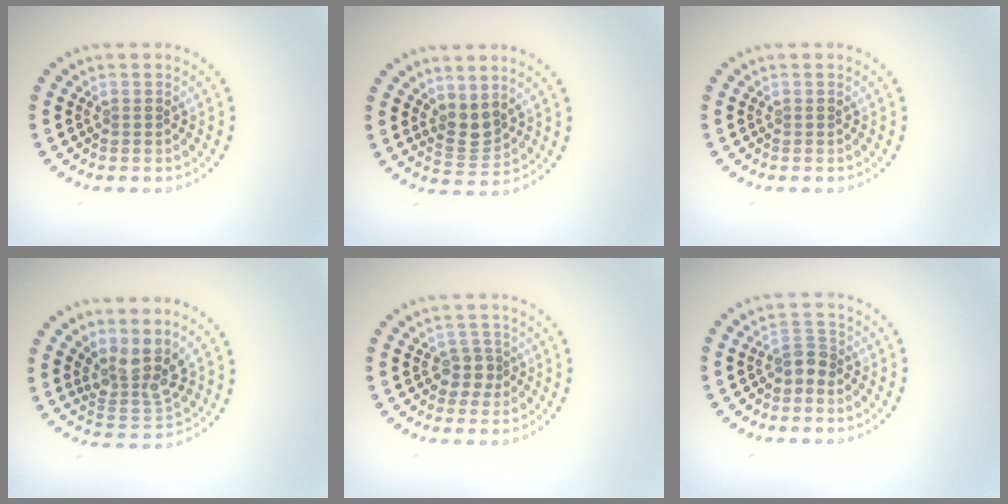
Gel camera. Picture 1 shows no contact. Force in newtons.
{"total": 2.2, "press": 1.8, "slide": 1.2}
{"total": 0.0}
{"total": 3.6, "press": 2.8, "slide": 2.3}
{"total": 1.9, "press": 1.5, "slide": 1.2}
{"total": 1.8, "press": 1.5, "slide": 1.1}